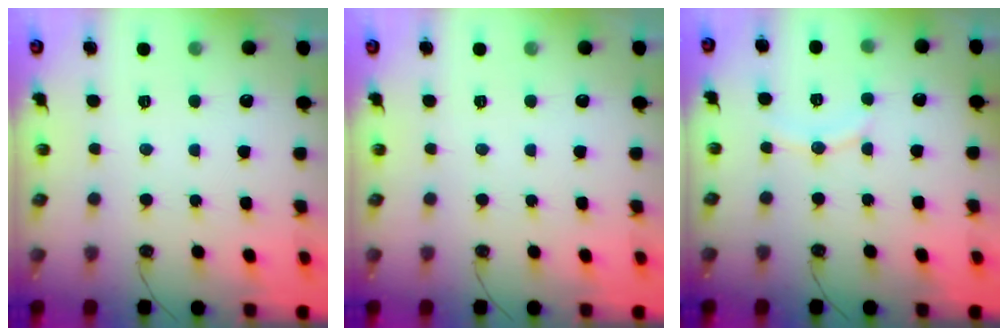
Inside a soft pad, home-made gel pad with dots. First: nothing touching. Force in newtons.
{"total": 0.0}
{"total": 7.2, "press": 7.1, "slide": 0.7}